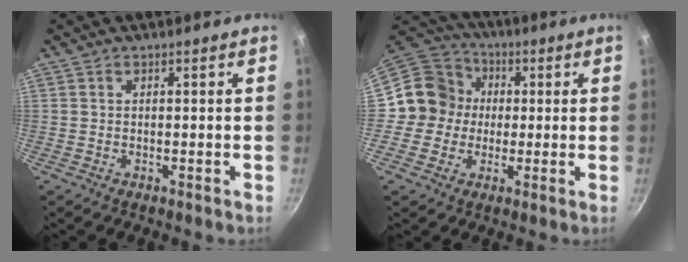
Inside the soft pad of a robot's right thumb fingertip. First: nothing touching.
{"total": 11.0, "force": [0.2, 10.6, 3.0], "torque": [-0.015, 0.029, -0.020]}